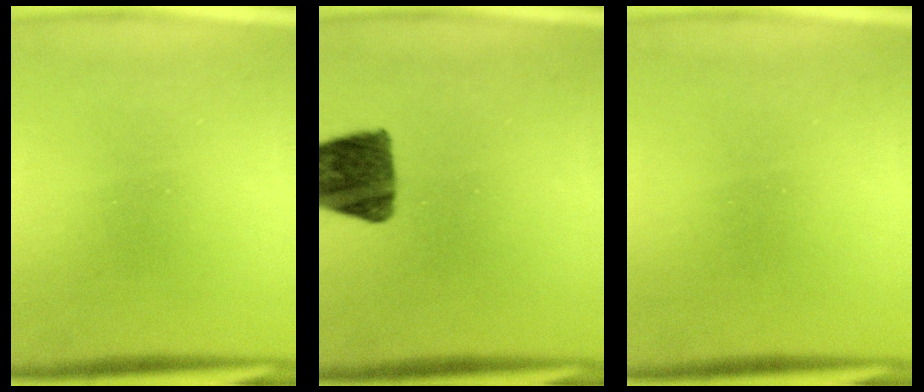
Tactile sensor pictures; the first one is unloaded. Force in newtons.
{"total": 10.7}
{"total": 1.6}